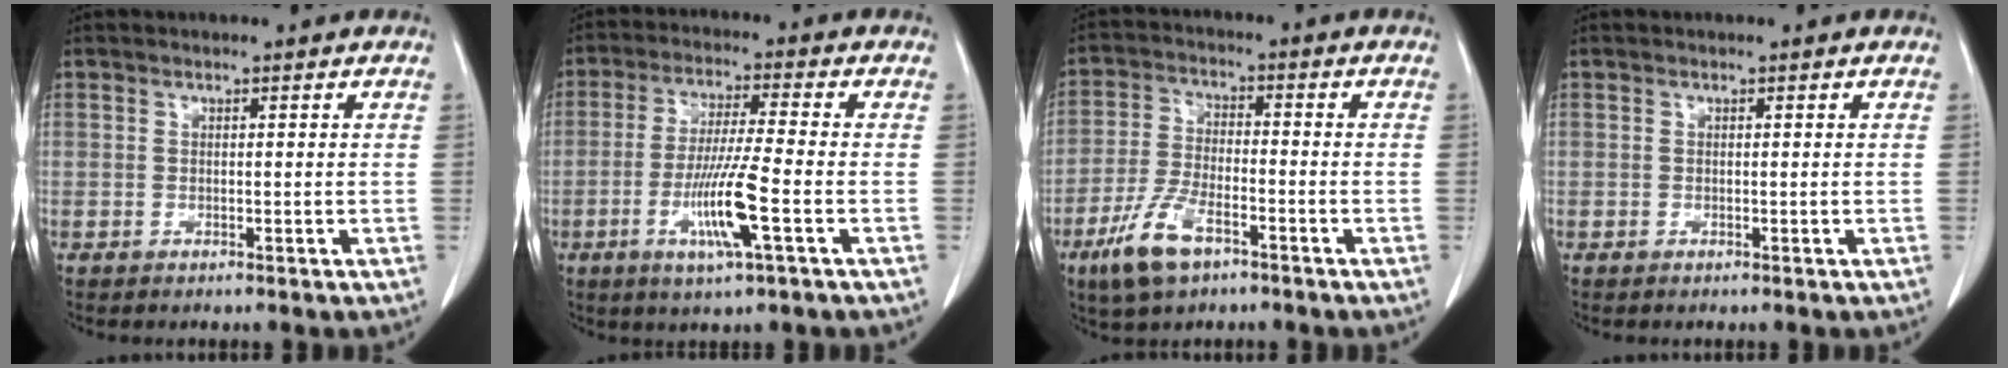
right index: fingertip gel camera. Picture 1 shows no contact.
{"total": 10.4, "force": [-3.5, 0.2, 9.8], "torque": [-0.191, -0.014, -0.066]}
{"total": 9.7, "force": [-5.7, 3.8, 7.0], "torque": [-0.156, -0.008, -0.105]}
{"total": 0.0}